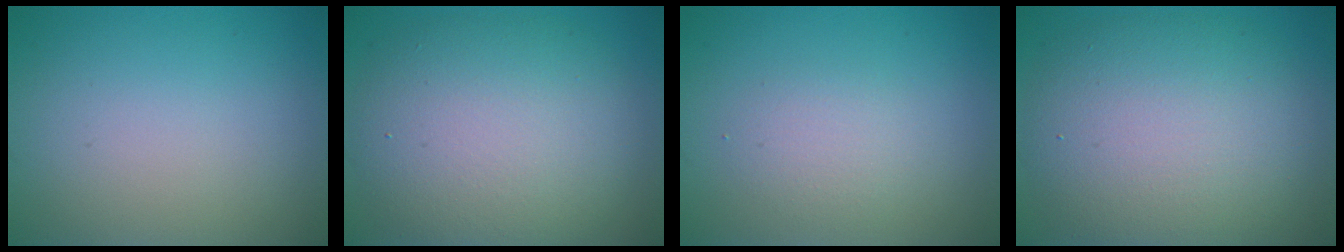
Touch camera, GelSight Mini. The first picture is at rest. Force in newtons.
{"total": 8.8, "press": 8.8, "slide": 0.7}
{"total": 1.8, "press": 1.8, "slide": 0.1}
{"total": 9.6, "press": 9.6, "slide": 0.2}